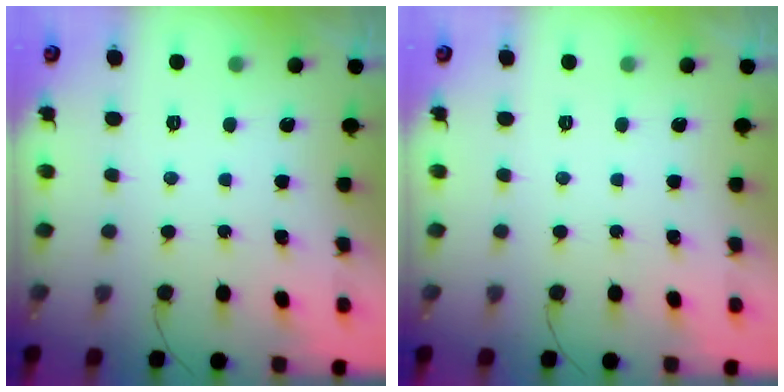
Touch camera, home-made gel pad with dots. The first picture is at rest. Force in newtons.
{"total": 0.0}